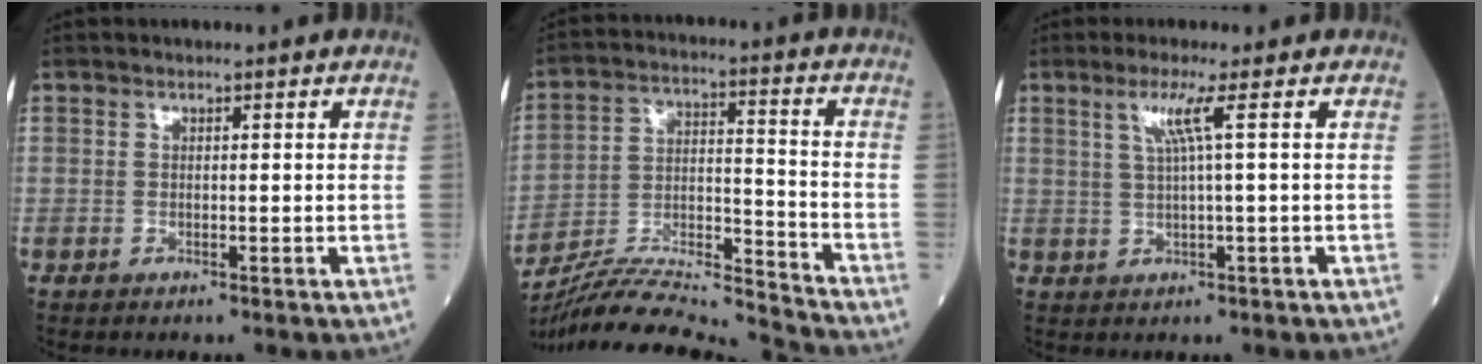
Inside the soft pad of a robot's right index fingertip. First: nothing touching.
{"total": 16.4, "force": [-15.9, -1.9, 3.6], "torque": [-0.073, 0.015, -0.274]}
{"total": 3.3, "force": [1.4, 0.4, 3.0], "torque": [-0.062, 0.006, 0.025]}